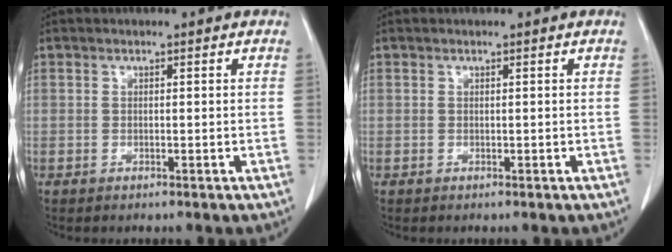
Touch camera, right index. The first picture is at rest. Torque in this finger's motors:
{"motor_torque": [0.00, 0.00, 0.00, 0.00]}